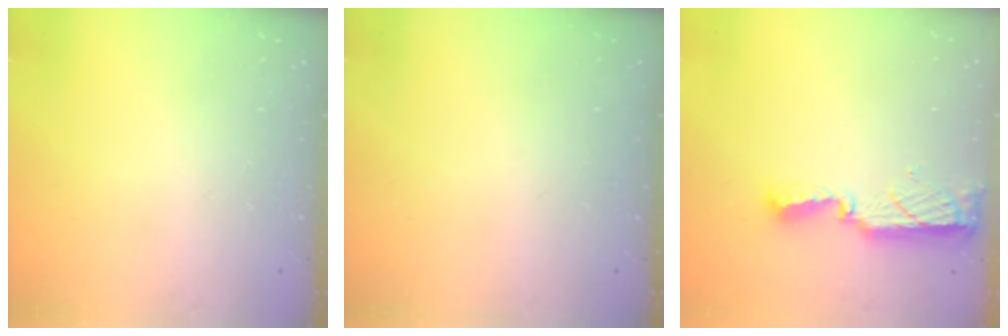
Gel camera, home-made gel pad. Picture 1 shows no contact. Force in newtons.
{"total": 0.0}
{"total": 8.3, "press": 8.3, "slide": 0.7}